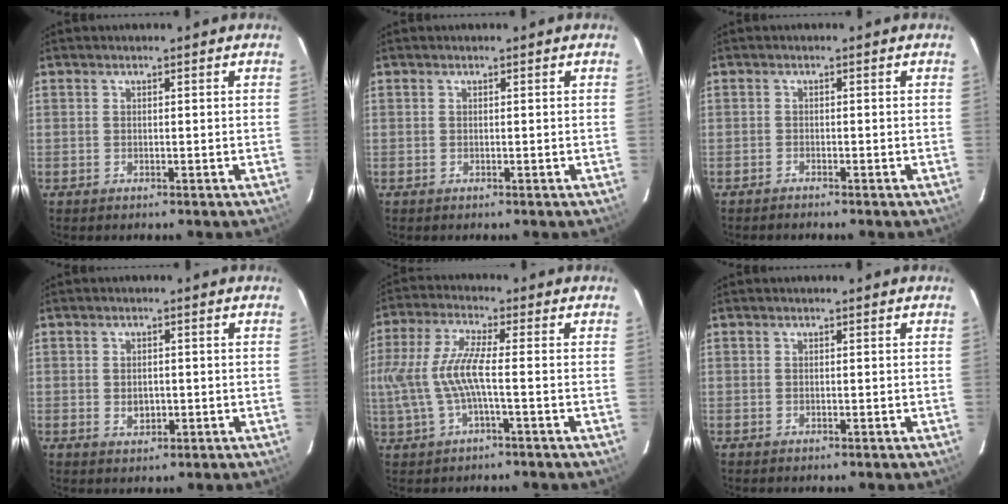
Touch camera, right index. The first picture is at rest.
{"total": 0.0}
{"total": 0.9, "force": [-0.9, 0.0, 0.0], "torque": [-0.011, -0.001, -0.017]}
{"total": 2.8, "force": [-0.3, 2.1, 1.9], "torque": [-0.031, 0.000, -0.004]}
{"total": 9.2, "force": [-1.5, 1.5, 9.0], "torque": [-0.195, -0.001, -0.019]}
{"total": 0.0}